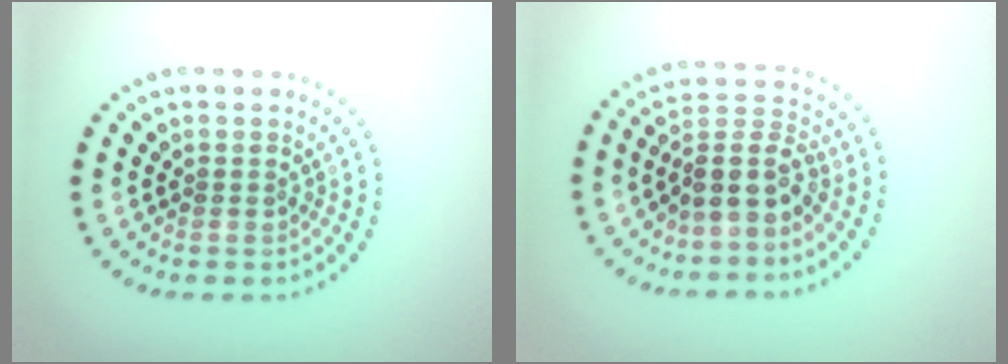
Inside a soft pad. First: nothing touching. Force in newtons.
{"total": 3.8, "press": 3.1, "slide": 2.2}